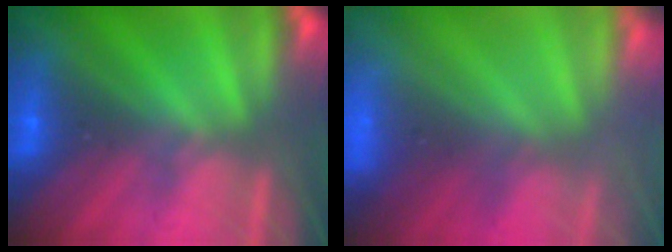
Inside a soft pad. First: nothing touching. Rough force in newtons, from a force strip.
{"total": 7.4}